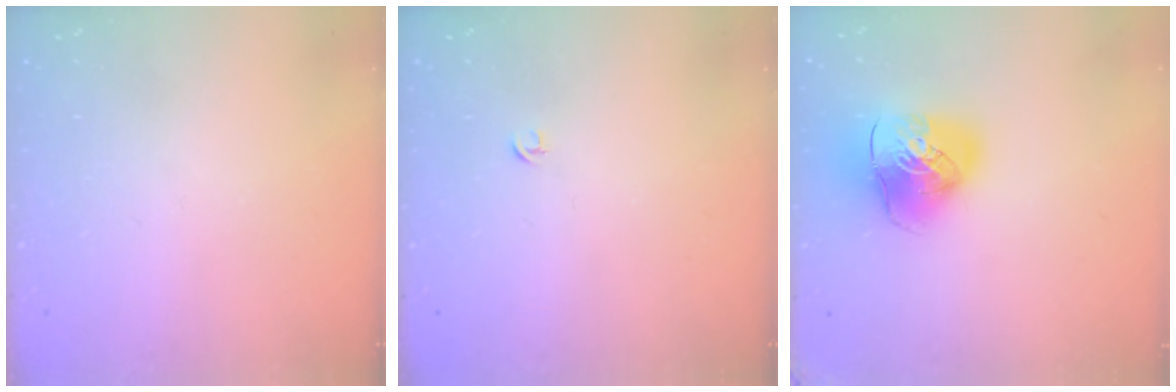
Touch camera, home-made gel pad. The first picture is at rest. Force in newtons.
{"total": 2.7, "press": 2.6, "slide": 0.6}
{"total": 12.1, "press": 11.9, "slide": 1.9}